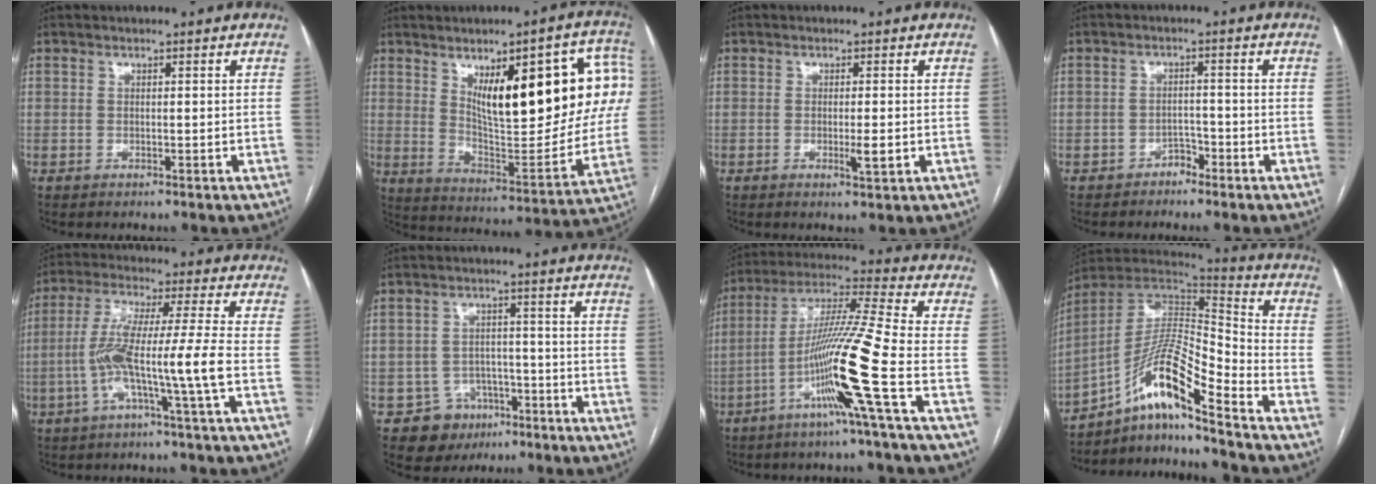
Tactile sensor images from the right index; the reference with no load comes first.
{"total": 24.6, "force": [7.1, 7.3, 22.4], "torque": [-0.288, 0.019, 0.117]}
{"total": 2.4, "force": [-0.6, 0.1, 2.4], "torque": [-0.041, -0.005, -0.008]}
{"total": 2.2, "force": [-1.7, 1.3, 0.4], "torque": [-0.001, 0.007, -0.030]}
{"total": 10.7, "force": [-3.3, -1.3, 10.1], "torque": [-0.208, 0.014, -0.065]}
{"total": 7.3, "force": [-3.9, 6.1, 0.5], "torque": [0.000, 0.013, -0.051]}
{"total": 14.9, "force": [-5.6, -2.5, 13.6], "torque": [-0.261, -0.010, -0.113]}
{"total": 15.1, "force": [-9.8, 1.2, 11.5], "torque": [-0.213, 0.020, -0.170]}